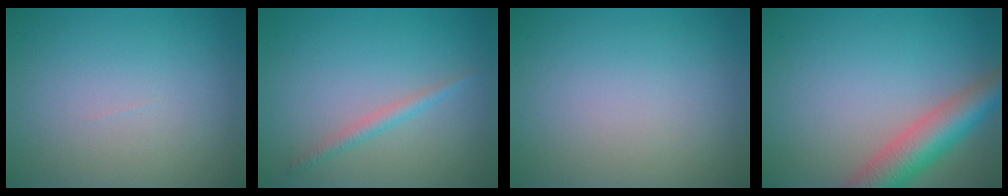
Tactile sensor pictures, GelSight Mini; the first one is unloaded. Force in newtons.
{"total": 1.4, "press": 1.4, "slide": 0.0}
{"total": 0.0}
{"total": 6.0, "press": 6.0, "slide": 0.4}